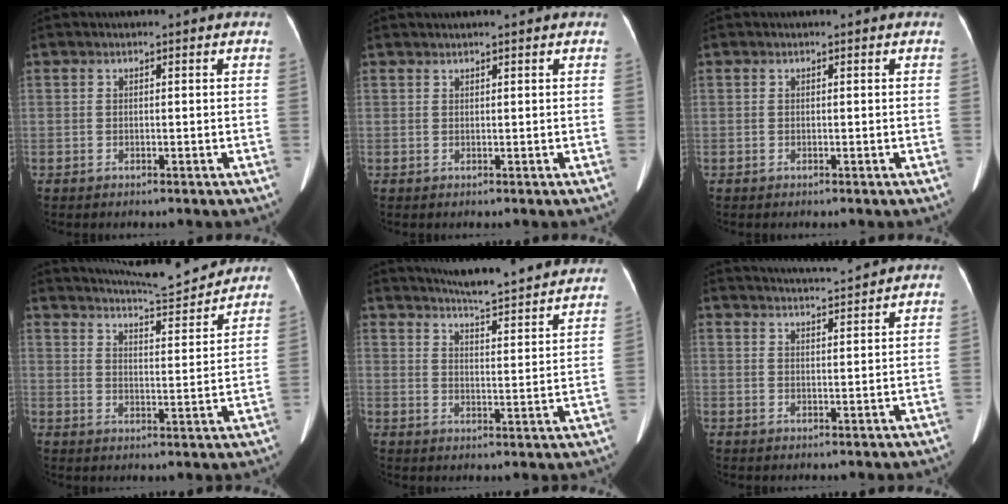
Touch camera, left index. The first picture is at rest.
{"total": 1.4, "force": [1.3, -0.1, 0.5], "torque": [-0.008, 0.021, 0.024]}
{"total": 0.0}
{"total": 12.1, "force": [11.6, 0.3, 3.2], "torque": [-0.054, 0.000, 0.163]}
{"total": 21.9, "force": [20.5, 1.4, 7.7], "torque": [-0.110, -0.042, 0.250]}
{"total": 6.0, "force": [5.8, -1.1, 1.1], "torque": [-0.023, 0.007, 0.086]}